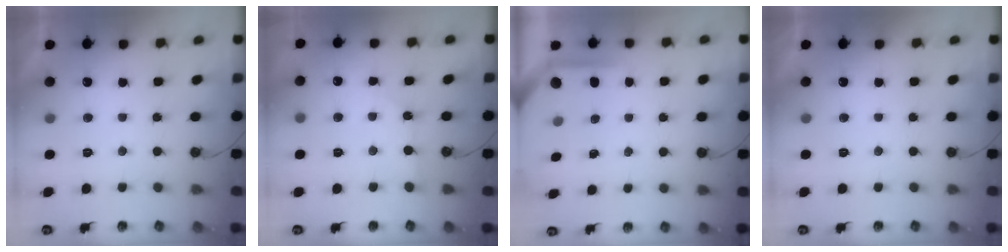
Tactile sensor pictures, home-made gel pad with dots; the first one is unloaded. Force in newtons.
{"total": 2.6, "press": 2.6, "slide": 0.3}
{"total": 3.2, "press": 3.2, "slide": 0.4}
{"total": 0.0}